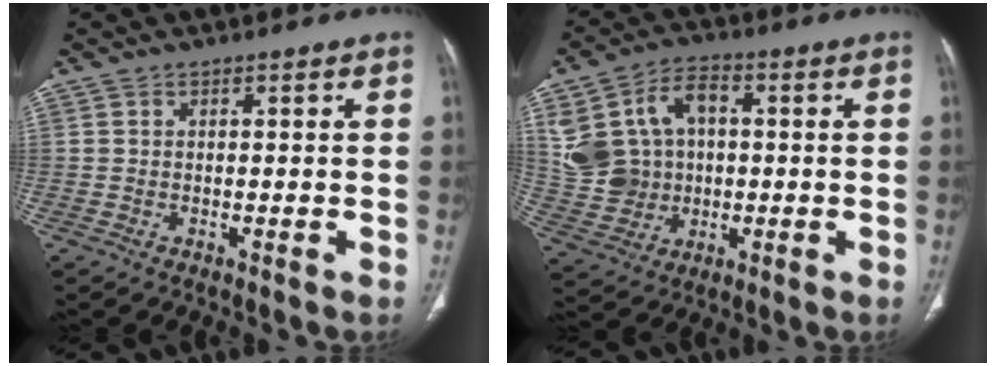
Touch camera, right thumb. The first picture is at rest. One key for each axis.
{"total": 14.6, "fx": 2.3, "fy": 11.5, "fz": 8.7, "tx": -0.150, "ty": 0.018, "tz": 0.052}